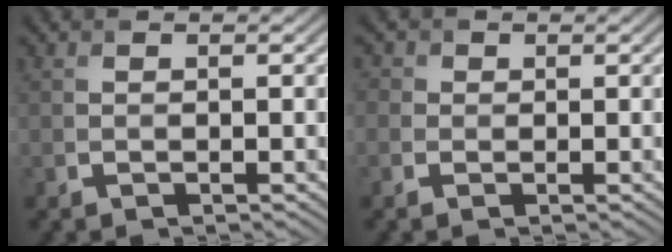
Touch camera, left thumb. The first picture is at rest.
{"total": 1.9, "force": [0.2, 1.8, 0.5], "torque": [-0.014, 0.003, -0.006]}